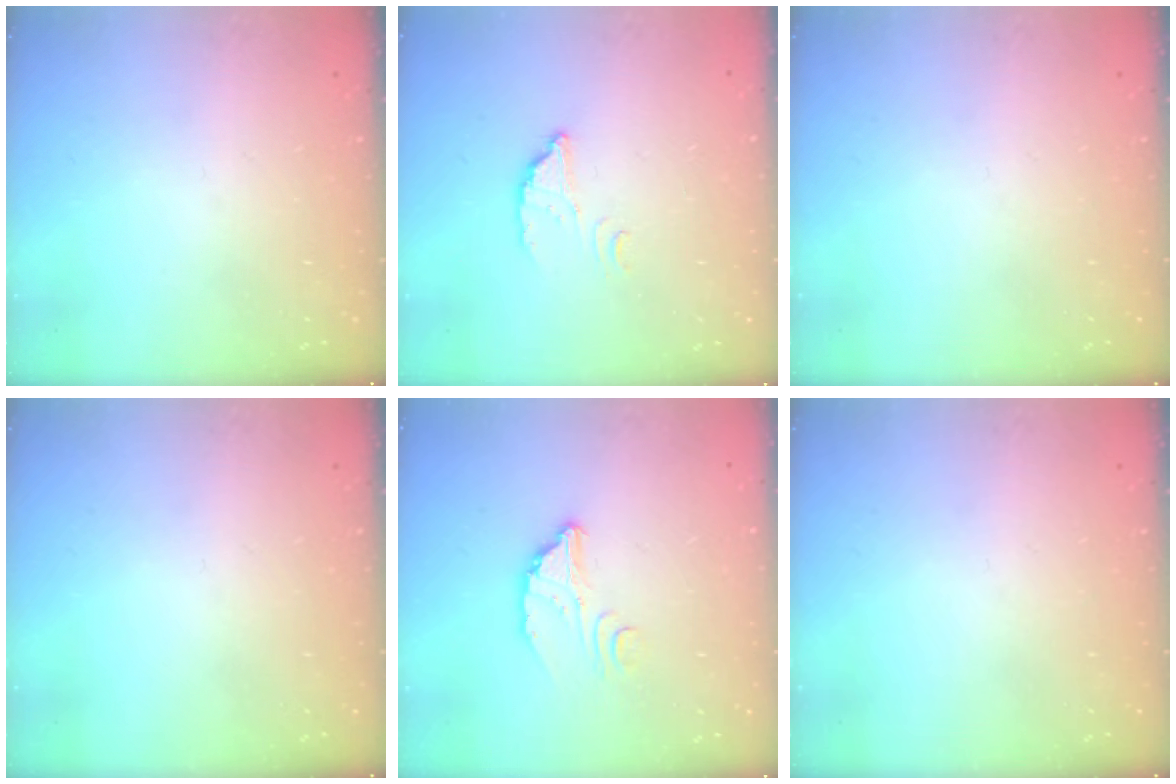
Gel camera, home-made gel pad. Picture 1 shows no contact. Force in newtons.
{"total": 2.8, "press": 2.8, "slide": 0.2}
{"total": 0.0}
{"total": 0.0}
{"total": 3.9, "press": 3.9, "slide": 0.2}
{"total": 0.0}